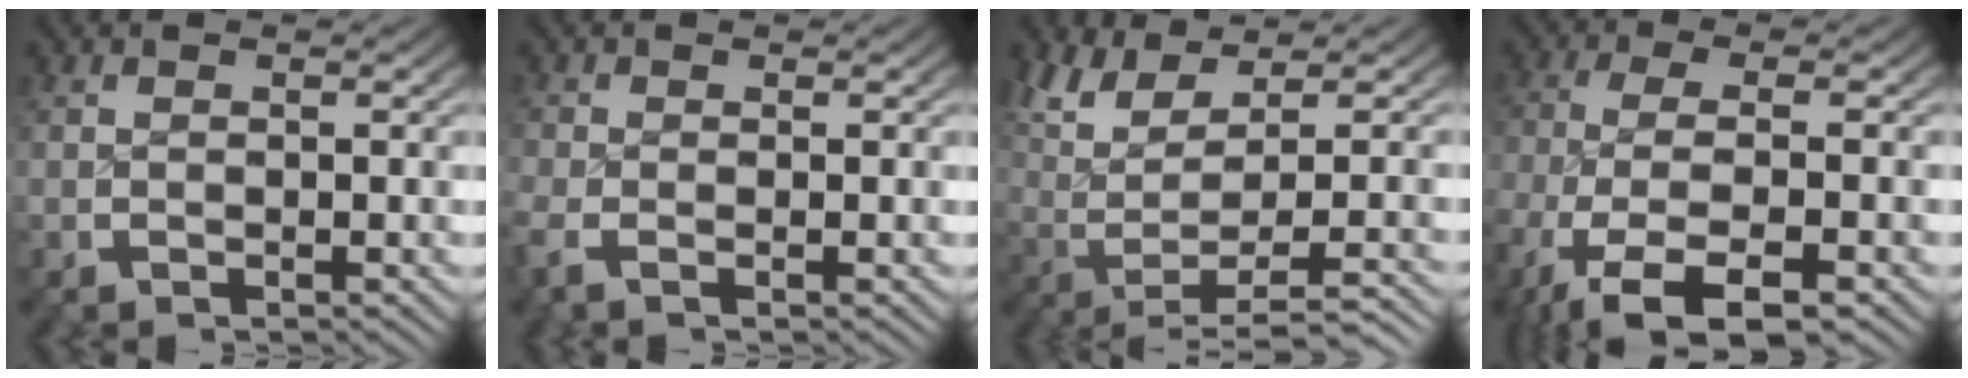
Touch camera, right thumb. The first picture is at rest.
{"total": 1.6, "force": [-0.8, 0.9, 1.0], "torque": [-0.033, -0.009, -0.014]}
{"total": 7.1, "force": [1.1, 3.3, 6.2], "torque": [-0.130, -0.012, 0.037]}
{"total": 10.1, "force": [-4.7, 5.0, 7.5], "torque": [-0.177, -0.037, -0.050]}